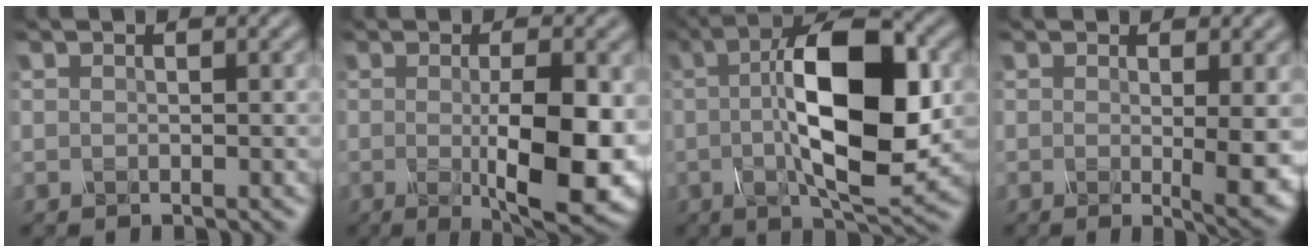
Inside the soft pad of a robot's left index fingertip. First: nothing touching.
{"total": 9.7, "force": [-1.1, 2.7, 9.3], "torque": [-0.135, -0.020, -0.009]}
{"total": 12.2, "force": [0.5, 4.2, 11.5], "torque": [-0.178, 0.008, 0.005]}
{"total": 4.2, "force": [-0.1, 0.7, 4.2], "torque": [-0.059, -0.011, 0.002]}